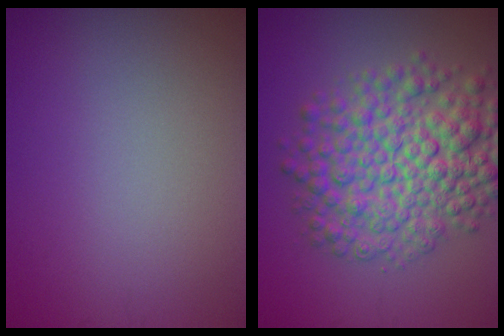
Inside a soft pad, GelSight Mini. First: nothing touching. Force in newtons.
{"total": 8.6, "press": 8.6, "slide": 0.1}